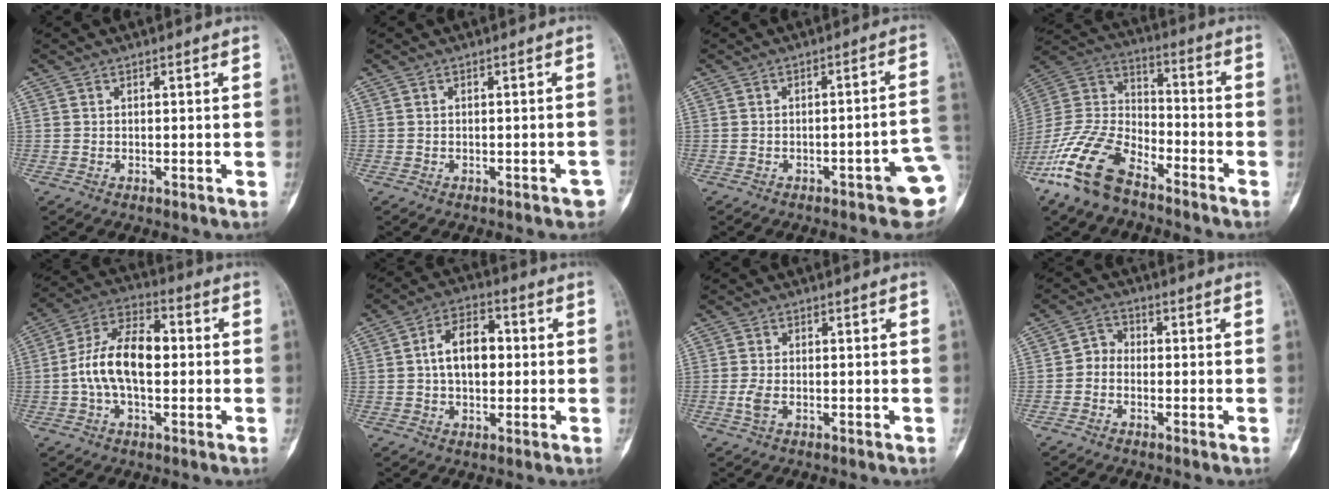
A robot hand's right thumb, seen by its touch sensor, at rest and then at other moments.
{"total": 2.3, "force": [-1.5, 0.9, 1.5], "torque": [-0.014, 0.014, -0.014]}
{"total": 9.3, "force": [-3.1, 2.5, 8.4], "torque": [-0.091, 0.021, -0.035]}
{"total": 17.2, "force": [-11.3, 7.9, 10.2], "torque": [-0.210, 0.058, -0.223]}
{"total": 12.9, "force": [-0.5, 7.1, 10.8], "torque": [-0.199, 0.037, -0.016]}
{"total": 9.3, "force": [0.6, 5.8, 7.3], "torque": [-0.101, 0.019, 0.003]}
{"total": 2.3, "force": [-0.6, 1.2, 1.9], "torque": [-0.052, -0.001, -0.013]}
{"total": 3.1, "force": [-1.1, 2.4, 1.6], "torque": [-0.014, 0.014, -0.034]}